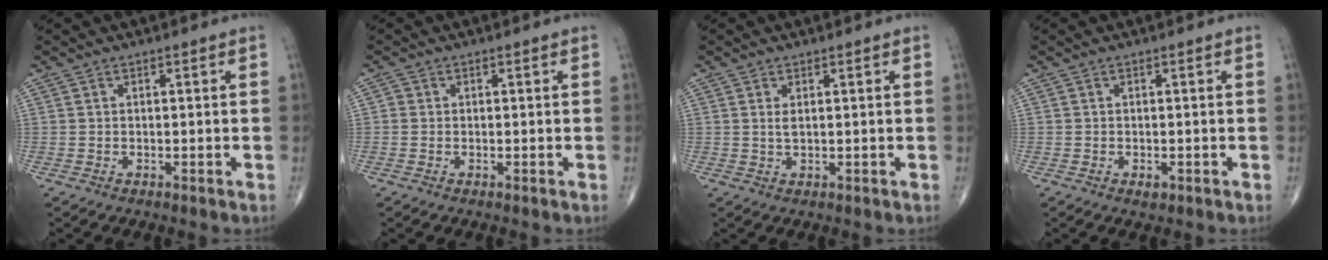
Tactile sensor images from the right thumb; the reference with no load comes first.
{"total": 0.8, "force": [-0.1, 0.7, 0.2], "torque": [0.002, 0.002, -0.004]}
{"total": 1.4, "force": [0.4, 0.6, 1.2], "torque": [-0.025, -0.002, 0.013]}
{"total": 1.0, "force": [-0.4, 0.6, 0.7], "torque": [-0.008, -0.003, -0.006]}